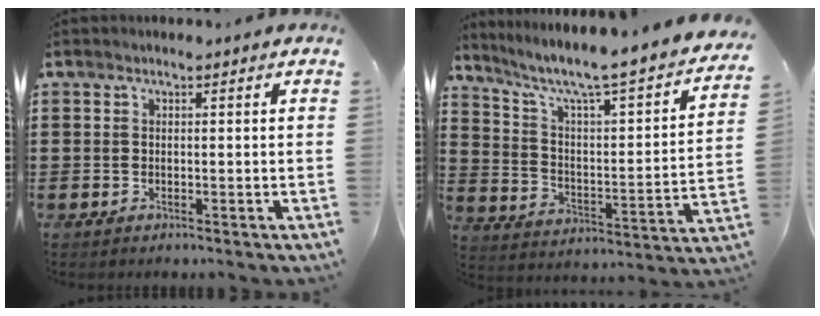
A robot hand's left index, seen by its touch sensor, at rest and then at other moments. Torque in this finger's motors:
{"motor_torque": [1.43, -0.71, 0.35, 0.21]}